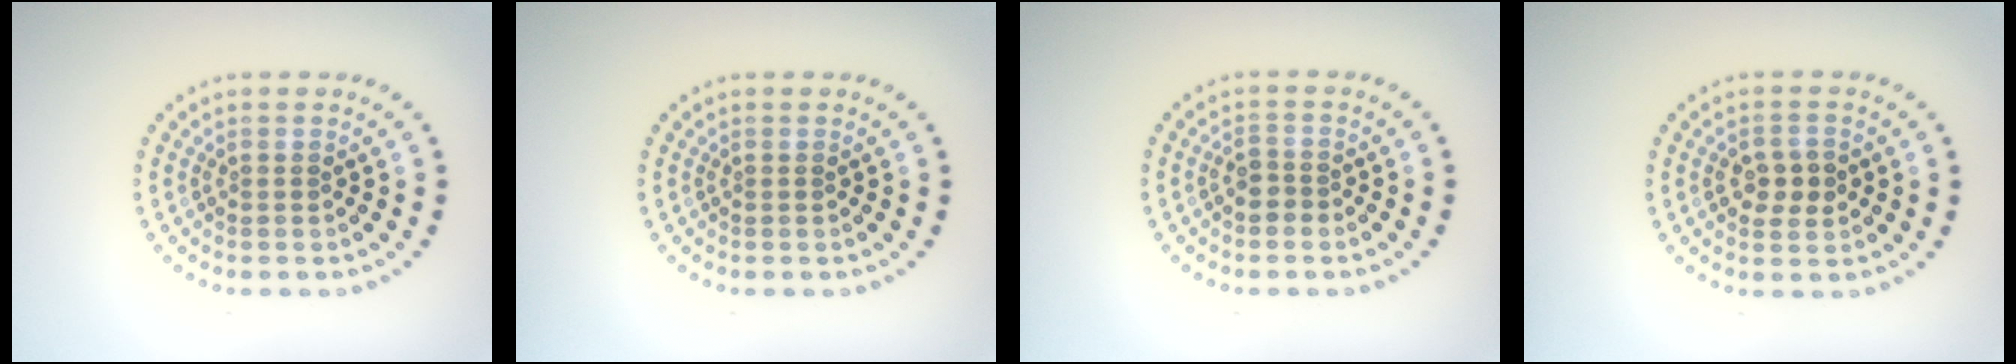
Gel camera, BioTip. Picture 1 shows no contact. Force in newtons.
{"total": 0.0}
{"total": 1.3, "press": 1.1, "slide": 0.7}
{"total": 2.7, "press": 2.7, "slide": 0.1}